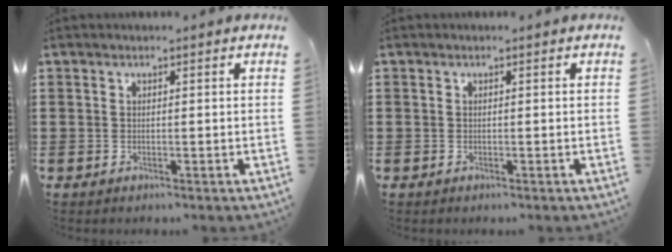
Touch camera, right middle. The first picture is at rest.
{"total": 0.0}